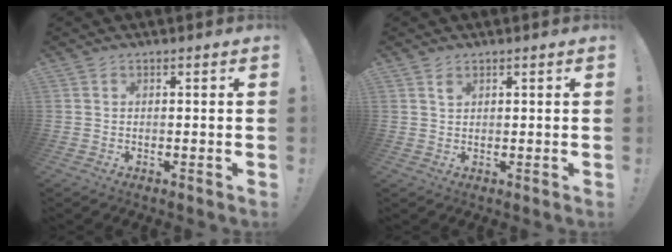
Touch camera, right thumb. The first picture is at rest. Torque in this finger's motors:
{"motor_torque": [-0.06, 0.10, 0.40, -0.12, -0.02]}